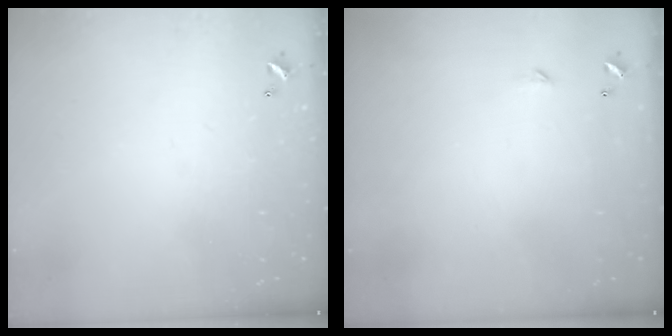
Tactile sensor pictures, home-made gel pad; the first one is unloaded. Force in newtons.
{"total": 2.3, "press": 2.3, "slide": 0.4}